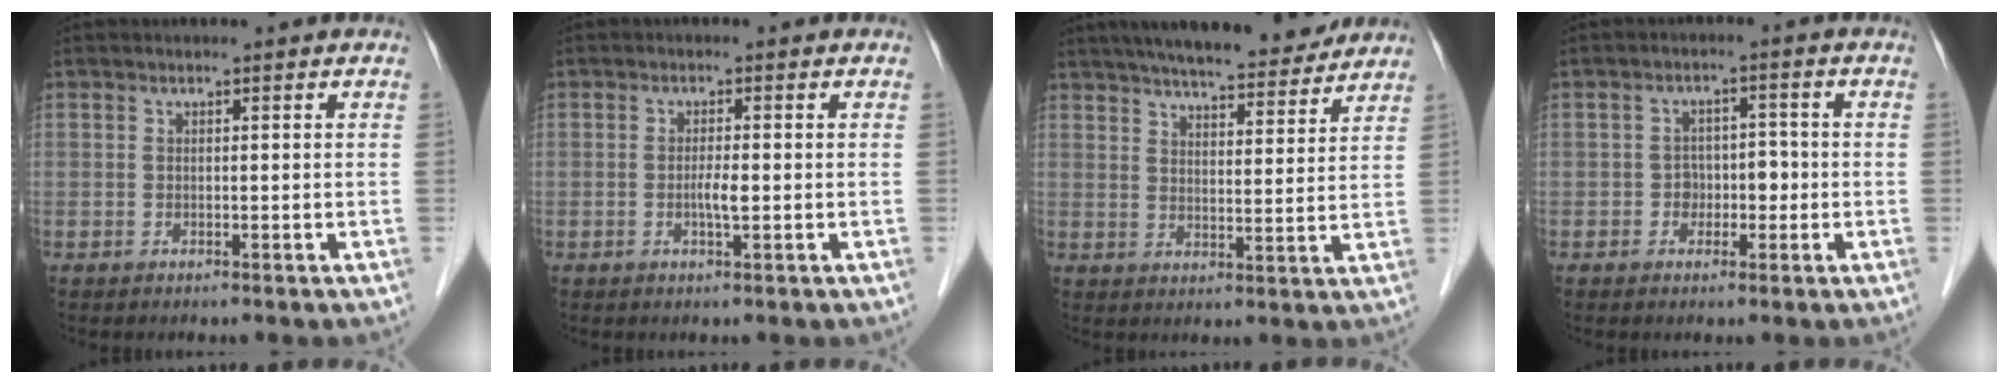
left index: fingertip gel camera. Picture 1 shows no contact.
{"total": 2.0, "force": [-0.3, 0.2, 2.0], "torque": [-0.039, 0.000, -0.006]}
{"total": 17.8, "force": [15.6, 3.1, 8.0], "torque": [-0.123, 0.022, 0.220]}
{"total": 3.4, "force": [-1.0, 2.6, 2.0], "torque": [-0.024, 0.014, -0.015]}